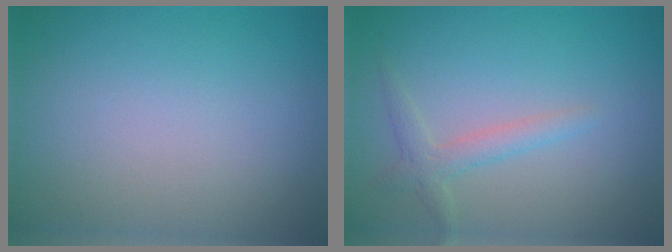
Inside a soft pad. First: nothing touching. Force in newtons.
{"total": 1.9, "press": 1.9, "slide": 0.1}